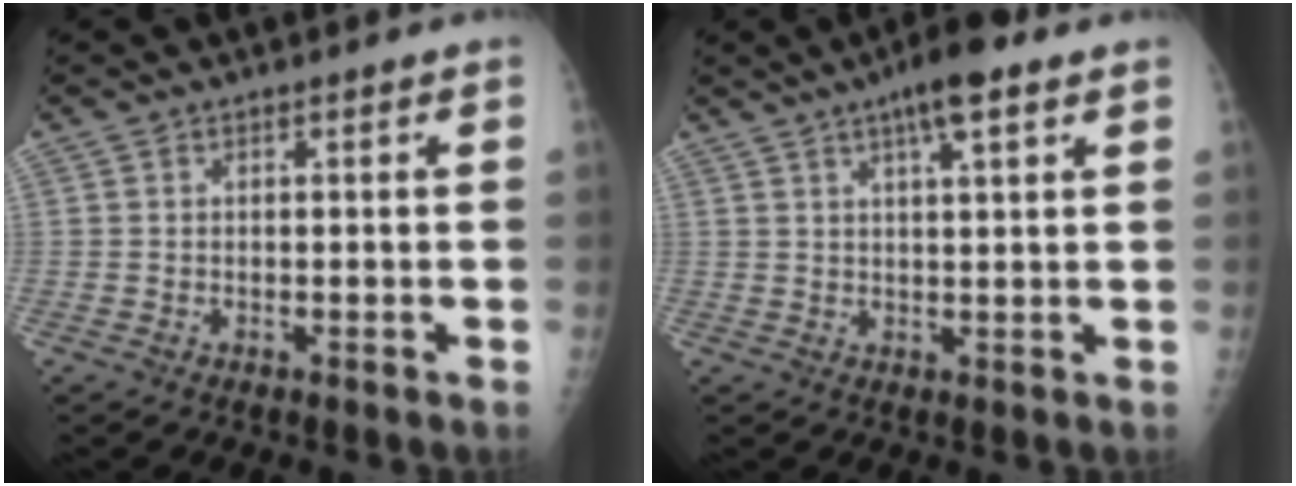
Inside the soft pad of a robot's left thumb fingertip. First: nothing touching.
{"total": 7.5, "force": [4.2, 1.6, 5.9], "torque": [-0.094, -0.004, 0.066]}